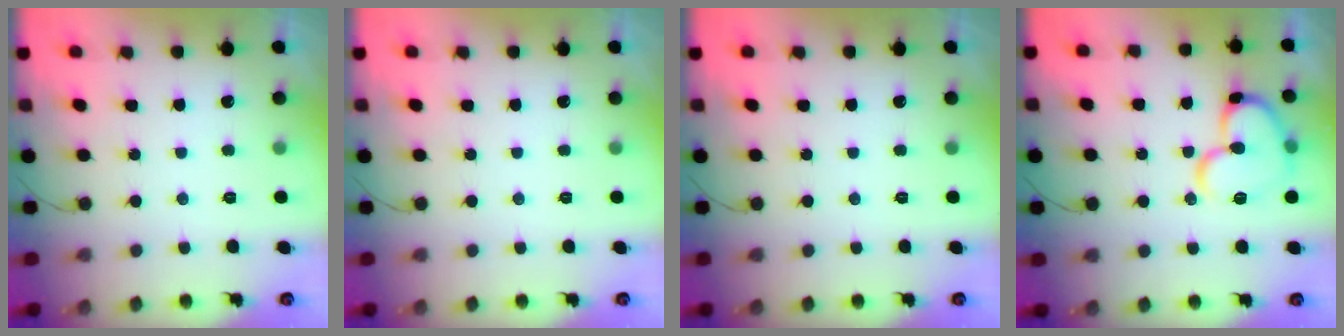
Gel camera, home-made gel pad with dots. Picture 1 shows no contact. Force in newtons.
{"total": 0.0}
{"total": 0.0}
{"total": 15.8, "press": 15.7, "slide": 1.7}